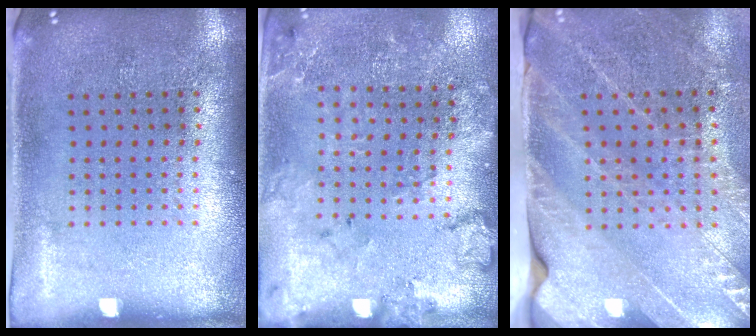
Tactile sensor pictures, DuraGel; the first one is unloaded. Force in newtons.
{"total": 1.8, "press": 1.7, "slide": 0.5}
{"total": 3.4, "press": 2.9, "slide": 1.7}